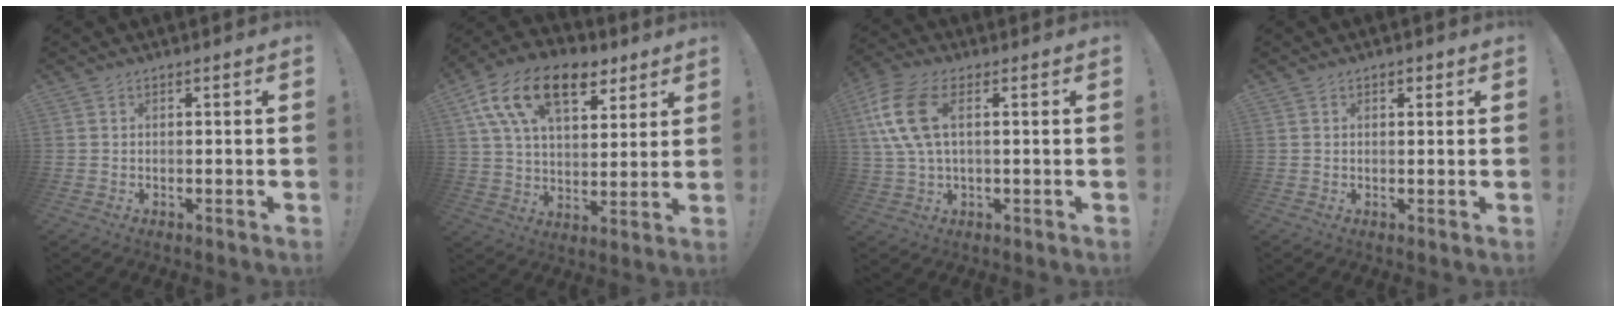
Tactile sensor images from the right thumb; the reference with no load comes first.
{"total": 19.6, "force": [10.0, 11.2, 12.7], "torque": [-0.215, -0.038, 0.179]}
{"total": 13.2, "force": [3.2, 6.7, 11.0], "torque": [-0.229, 0.006, 0.064]}
{"total": 1.2, "force": [0.7, 0.8, 0.5], "torque": [0.000, -0.002, 0.010]}